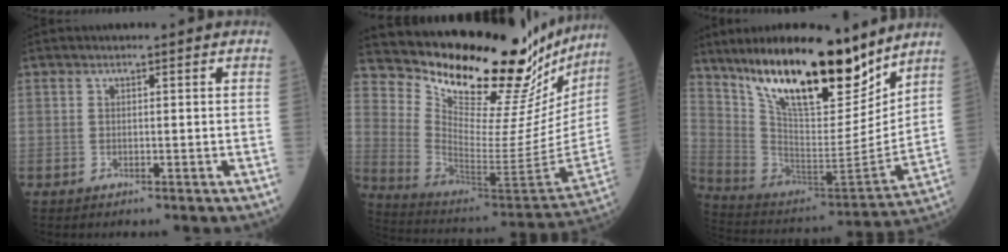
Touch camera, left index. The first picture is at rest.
{"total": 29.2, "force": [25.5, 6.8, 12.5], "torque": [-0.200, -0.101, 0.348]}
{"total": 22.9, "force": [17.0, 5.8, 14.2], "torque": [-0.241, -0.023, 0.299]}